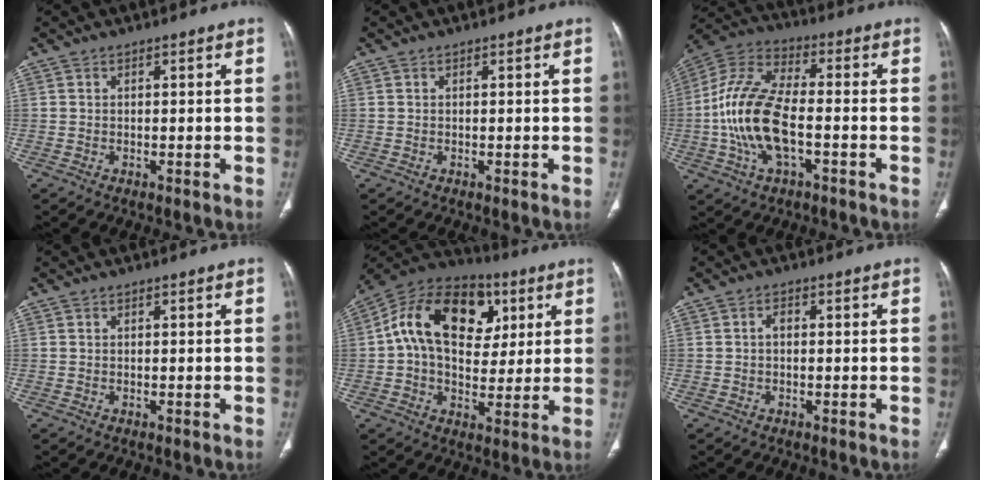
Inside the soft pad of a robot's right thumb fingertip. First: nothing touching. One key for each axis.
{"total": 0.0}
{"total": 15.6, "fx": -3.1, "fy": 7.3, "fz": 13.5, "tx": -0.283, "ty": 0.029, "tz": -0.061}
{"total": 0.0}
{"total": 20.7, "fx": 5.3, "fy": 13.9, "fz": 14.4, "tx": -0.218, "ty": 0.012, "tz": 0.076}
{"total": 1.4, "fx": -0.1, "fy": 0.9, "fz": 1.0, "tx": -0.013, "ty": 0.004, "tz": -0.005}